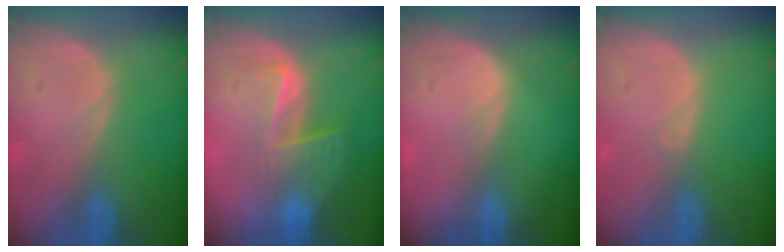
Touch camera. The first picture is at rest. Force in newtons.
{"total": 6.9, "press": 5.9, "slide": 3.6}
{"total": 1.1, "press": 0.7, "slide": 0.9}
{"total": 0.6, "press": 0.4, "slide": 0.4}